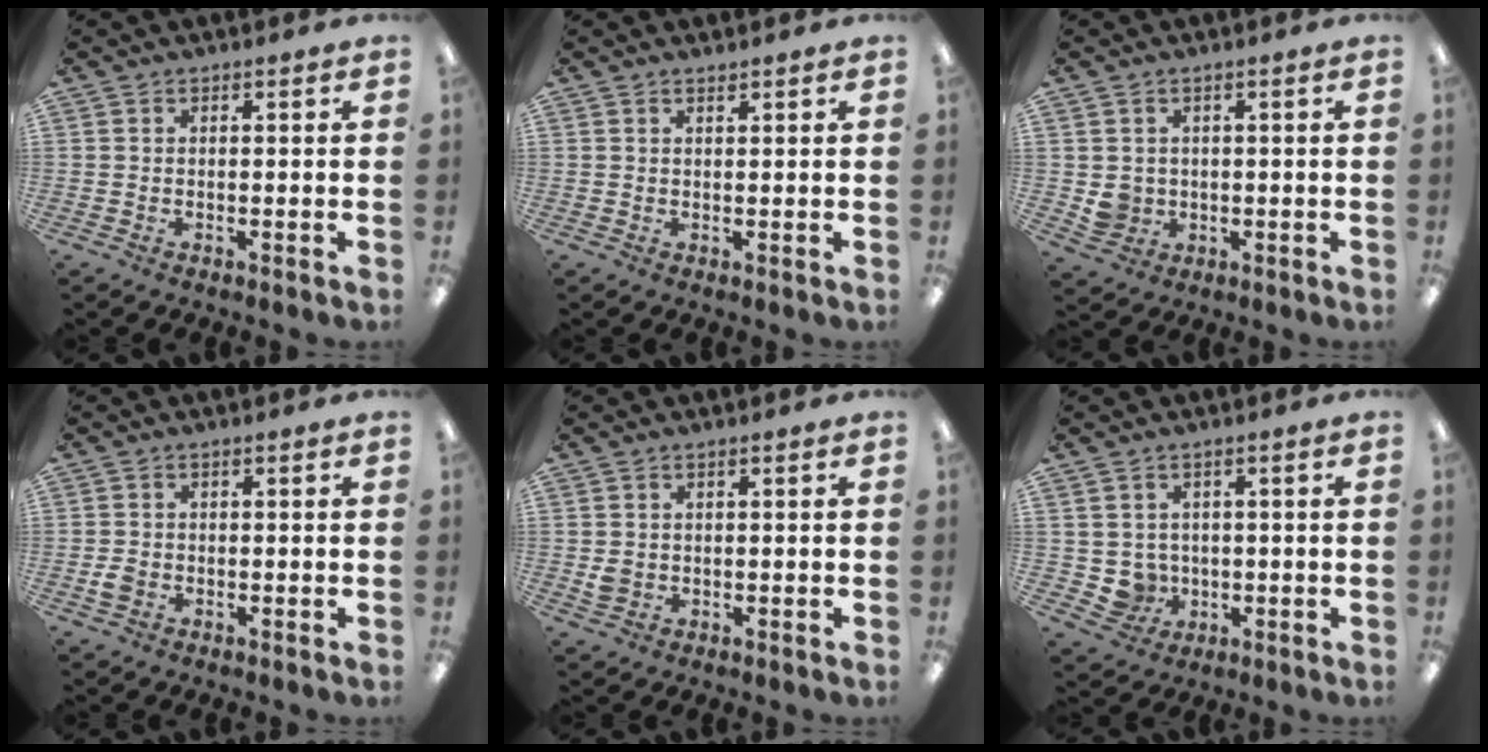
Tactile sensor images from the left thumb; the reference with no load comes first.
{"total": 0.9, "force": [0.8, 0.1, 0.2], "torque": [-0.004, -0.001, 0.016]}
{"total": 3.7, "force": [0.4, 3.5, 0.9], "torque": [-0.015, 0.003, 0.011]}
{"total": 2.3, "force": [-0.6, 1.7, 1.3], "torque": [-0.022, 0.003, -0.010]}
{"total": 2.4, "force": [0.3, 2.0, 1.2], "torque": [-0.015, 0.000, 0.004]}
{"total": 4.3, "force": [0.5, 4.1, 1.0], "torque": [-0.027, 0.002, 0.011]}